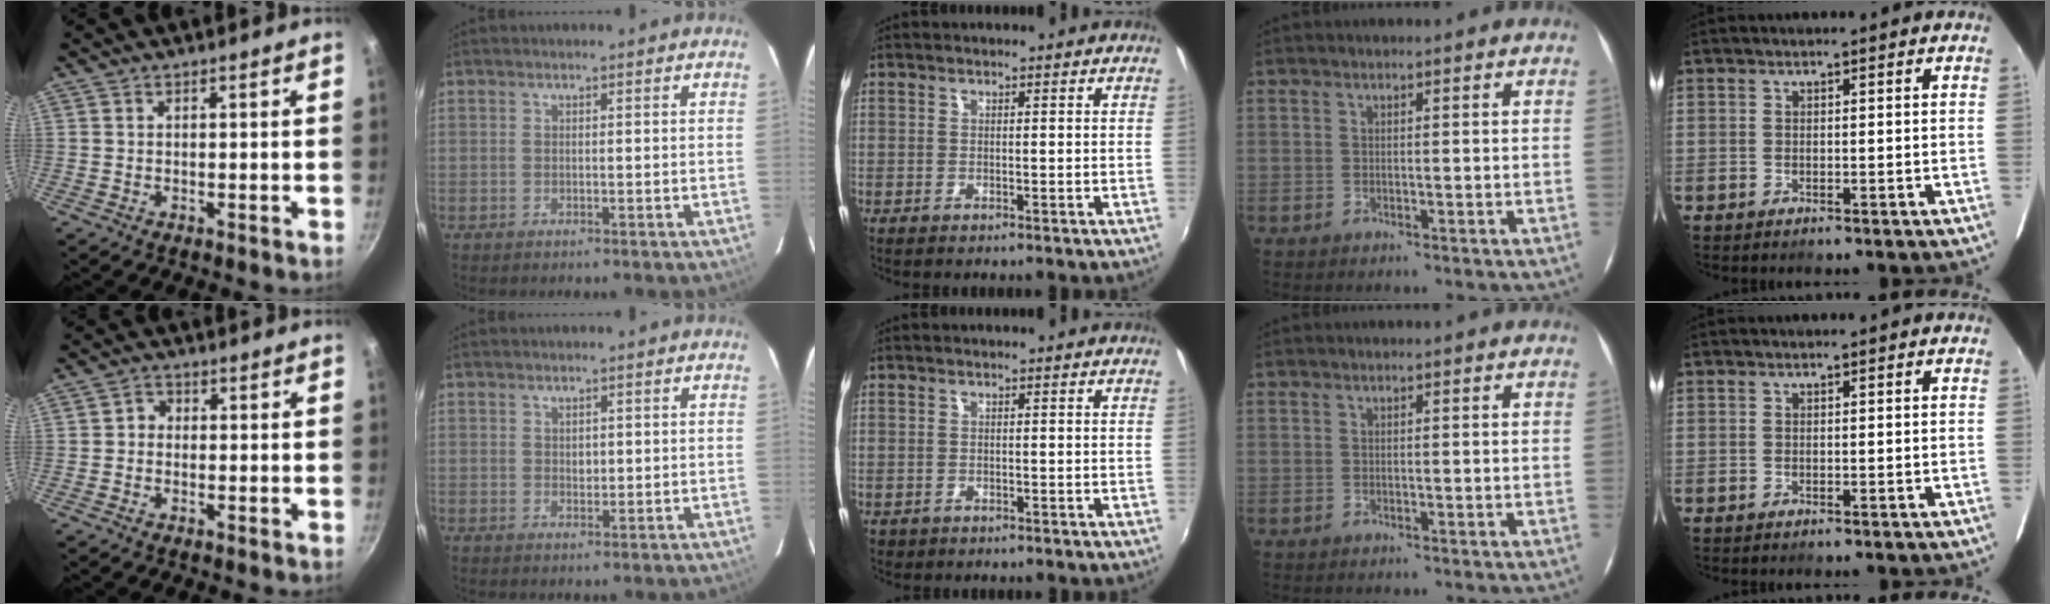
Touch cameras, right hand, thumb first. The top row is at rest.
{"thumb": {"total": 2.0, "force": [-0.3, 1.8, 0.9], "torque": [-0.004, 0.008, -0.012]}, "index": {"total": 1.4, "force": [0.6, 1.1, 0.7], "torque": [-0.007, 0.003, 0.013]}, "middle": {"total": 1.1, "force": [-0.6, 0.9, 0.4], "torque": [-0.010, -0.002, -0.006]}}